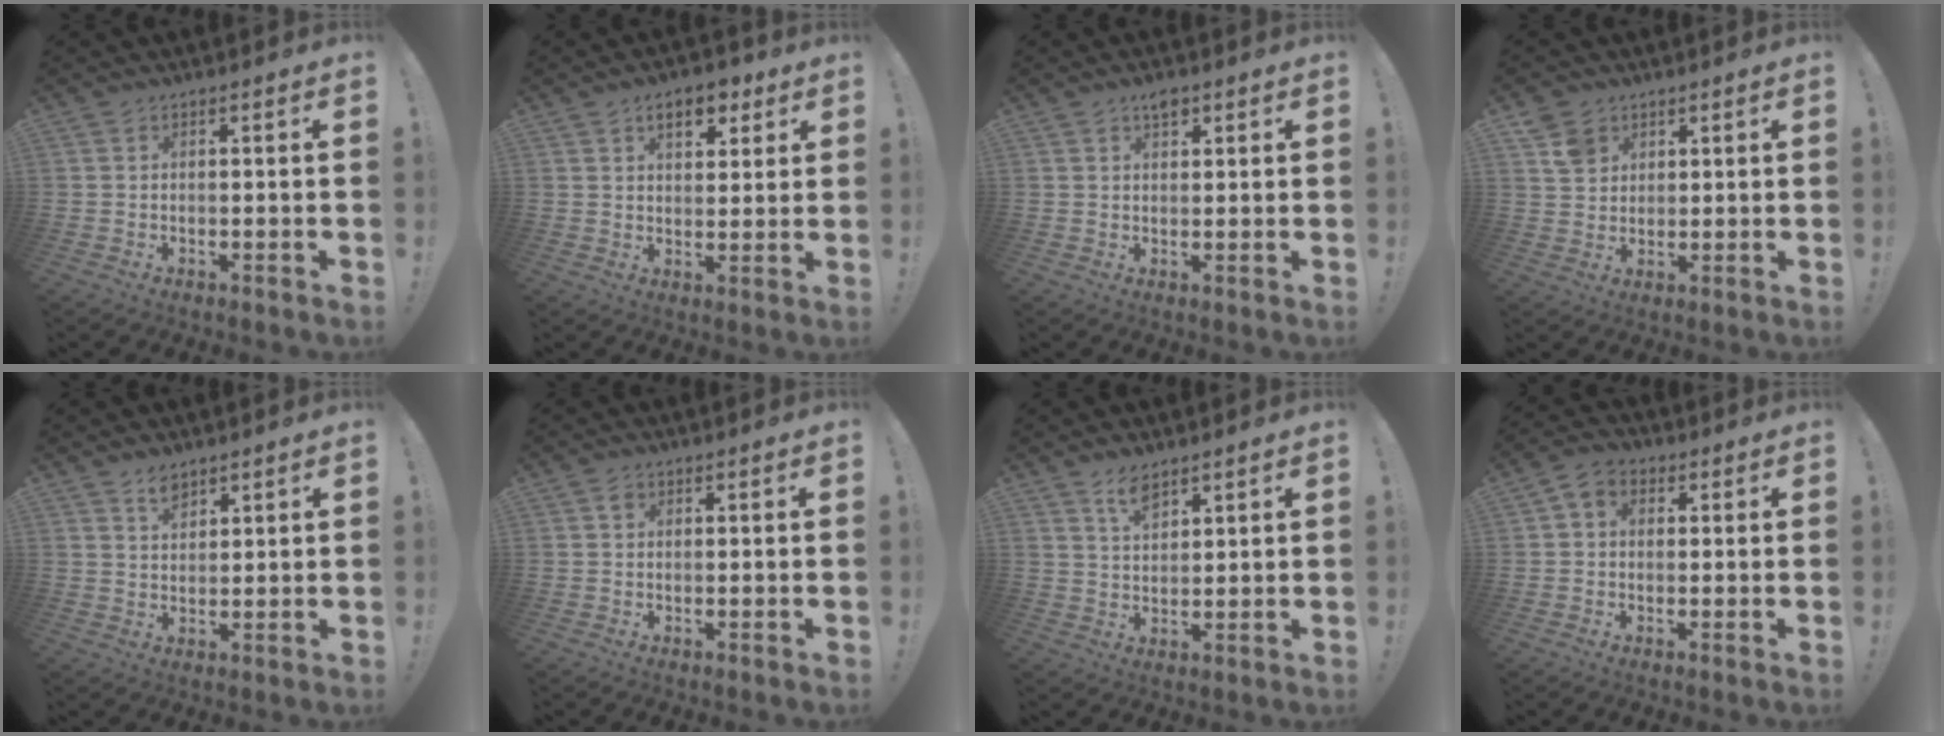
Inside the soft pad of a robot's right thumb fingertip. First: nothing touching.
{"total": 8.1, "force": [4.2, 4.6, 5.1], "torque": [-0.071, -0.005, 0.073]}
{"total": 3.1, "force": [2.0, 1.9, 1.5], "torque": [-0.017, -0.005, 0.032]}
{"total": 6.1, "force": [3.6, 4.6, 1.9], "torque": [-0.026, -0.015, 0.071]}
{"total": 4.3, "force": [3.3, 2.1, 1.7], "torque": [-0.016, -0.018, 0.057]}
{"total": 1.0, "force": [0.5, 0.8, 0.4], "torque": [-0.003, 0.001, 0.008]}
{"total": 5.6, "force": [4.2, 2.3, 2.9], "torque": [-0.051, -0.022, 0.074]}
{"total": 3.9, "force": [0.4, 3.1, 2.2], "torque": [-0.039, 0.007, 0.009]}